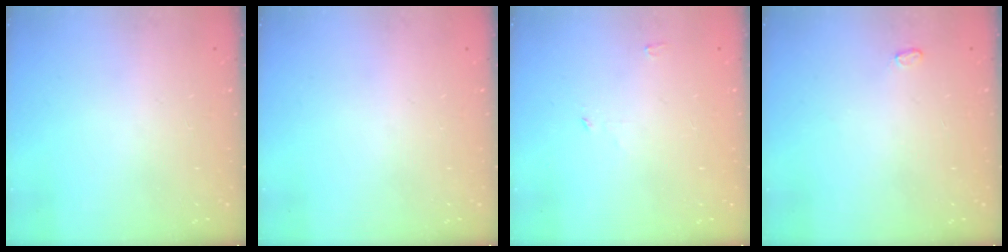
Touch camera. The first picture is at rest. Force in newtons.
{"total": 0.0}
{"total": 2.7, "press": 2.7, "slide": 0.3}
{"total": 2.6, "press": 2.6, "slide": 0.3}